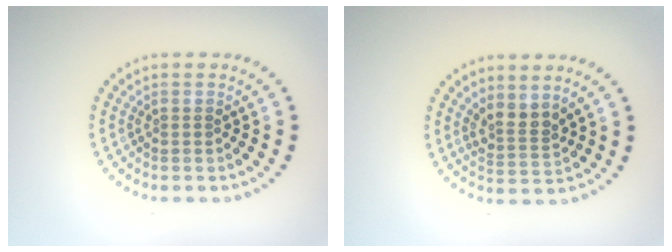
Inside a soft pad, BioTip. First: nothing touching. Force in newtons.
{"total": 2.4, "press": 1.7, "slide": 1.6}